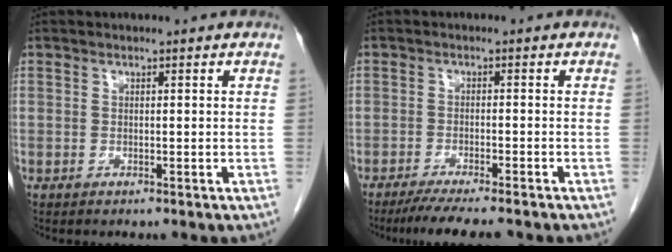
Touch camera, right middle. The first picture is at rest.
{"total": 8.4, "force": [-7.2, 0.6, 4.3], "torque": [-0.062, -0.018, -0.112]}